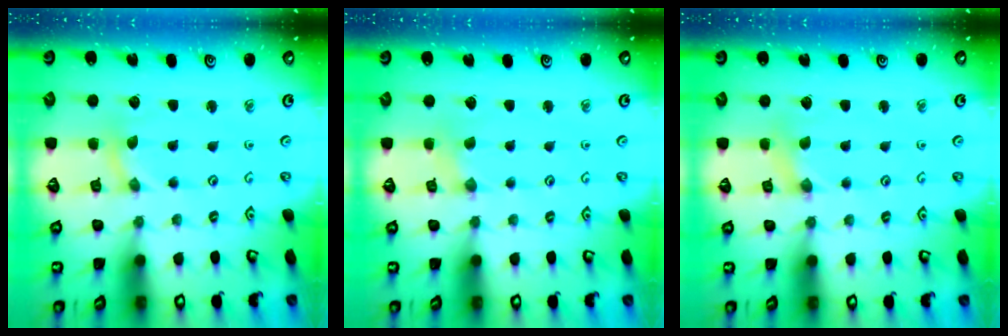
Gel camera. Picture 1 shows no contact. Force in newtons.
{"total": 0.0}
{"total": 0.0}